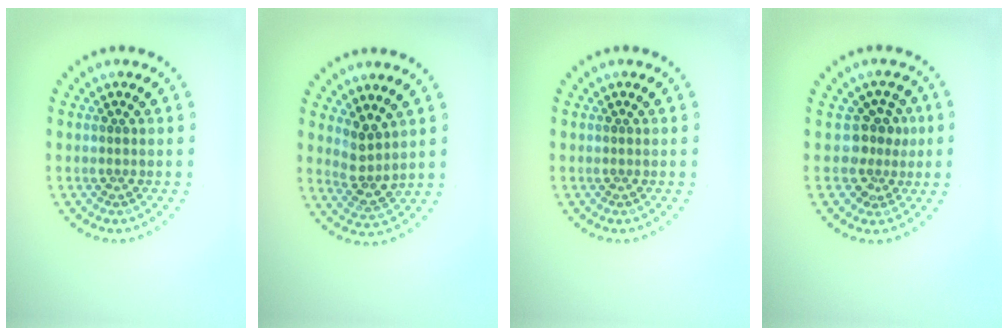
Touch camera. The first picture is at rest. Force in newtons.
{"total": 2.6, "press": 2.1, "slide": 1.6}
{"total": 0.0}
{"total": 2.7, "press": 2.0, "slide": 1.8}